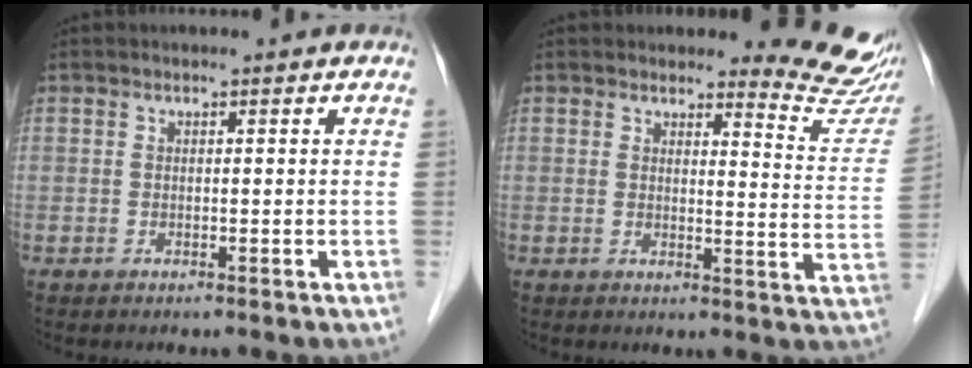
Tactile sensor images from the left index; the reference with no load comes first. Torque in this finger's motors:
{"motor_torque": [1.05, -1.09, 0.18, 0.01]}